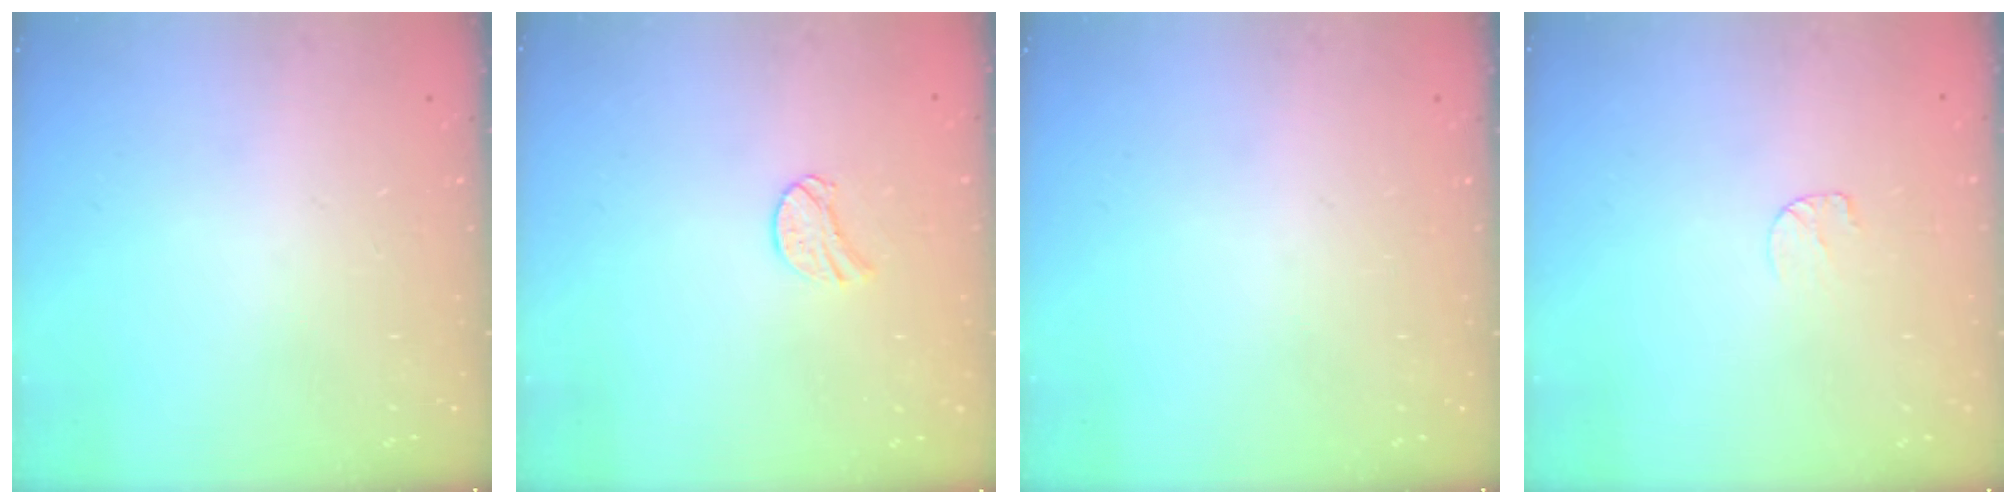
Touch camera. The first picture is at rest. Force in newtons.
{"total": 7.7, "press": 7.7, "slide": 0.2}
{"total": 0.0}
{"total": 3.5, "press": 3.5, "slide": 0.3}